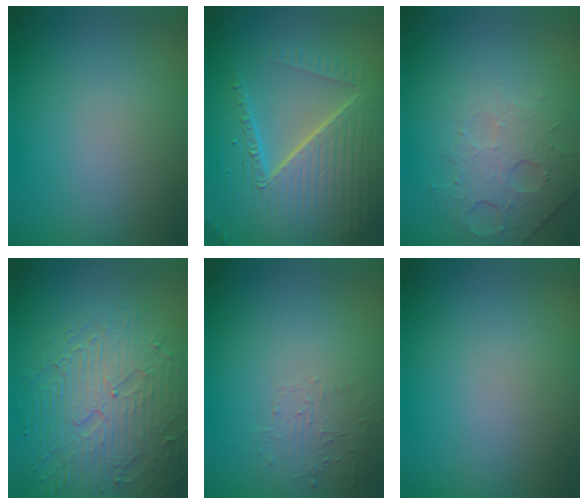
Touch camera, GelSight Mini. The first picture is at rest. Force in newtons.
{"total": 10.4, "press": 6.5, "slide": 8.1}
{"total": 4.5, "press": 2.9, "slide": 3.5}
{"total": 7.0, "press": 5.7, "slide": 4.1}
{"total": 1.5, "press": 0.1, "slide": 1.5}
{"total": 0.0}